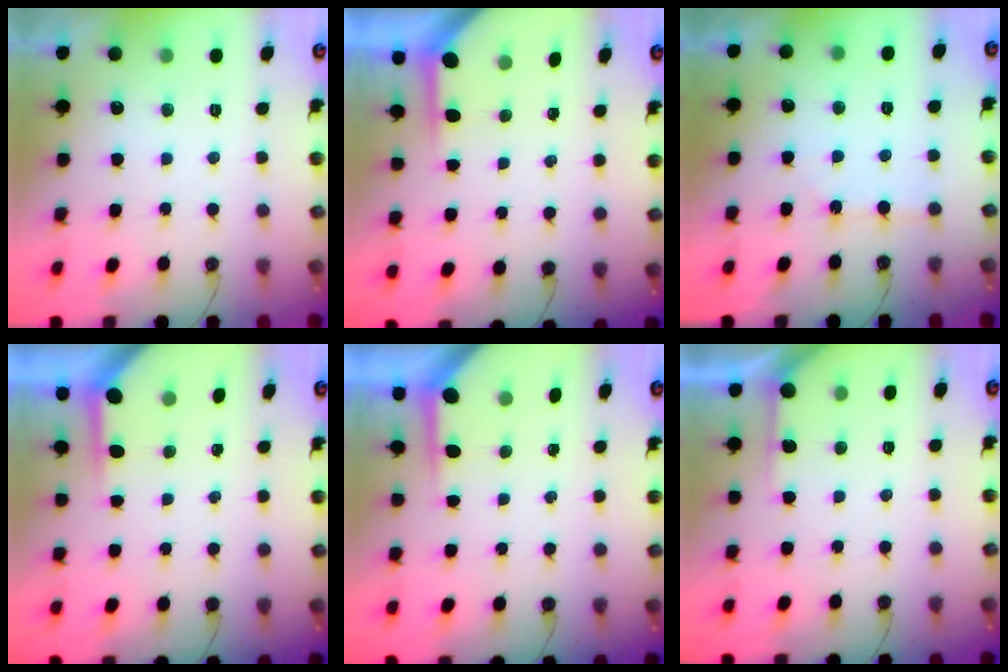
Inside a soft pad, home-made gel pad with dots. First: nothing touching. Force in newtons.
{"total": 3.7, "press": 3.7, "slide": 0.3}
{"total": 2.9, "press": 2.8, "slide": 0.4}
{"total": 3.6, "press": 3.6, "slide": 0.4}
{"total": 3.8, "press": 3.8, "slide": 0.4}
{"total": 4.8, "press": 4.8, "slide": 0.4}